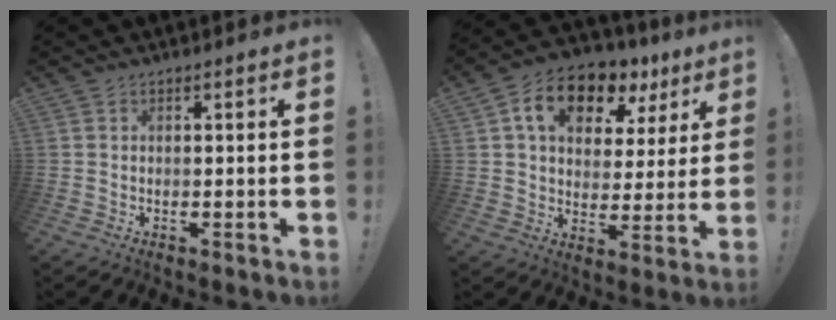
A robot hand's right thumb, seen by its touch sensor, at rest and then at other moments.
{"total": 14.6, "force": [7.7, 9.0, 8.5], "torque": [-0.135, -0.033, 0.136]}